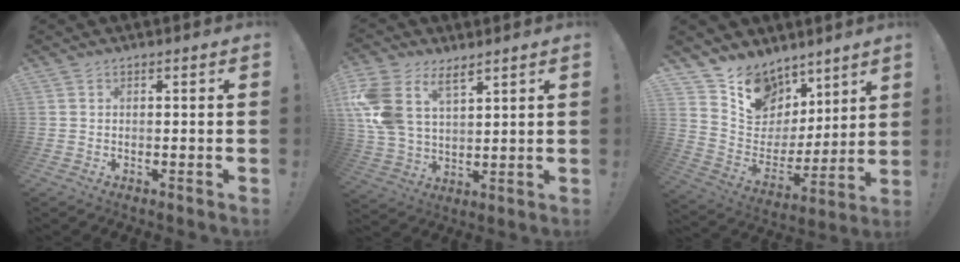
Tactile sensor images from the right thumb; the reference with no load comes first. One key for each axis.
{"total": 14.1, "fx": 7.6, "fy": 8.8, "fz": 8.0, "tx": -0.182, "ty": -0.033, "tz": 0.149}
{"total": 13.2, "fx": 9.8, "fy": 8.5, "fz": 2.5, "tx": -0.049, "ty": -0.085, "tz": 0.189}